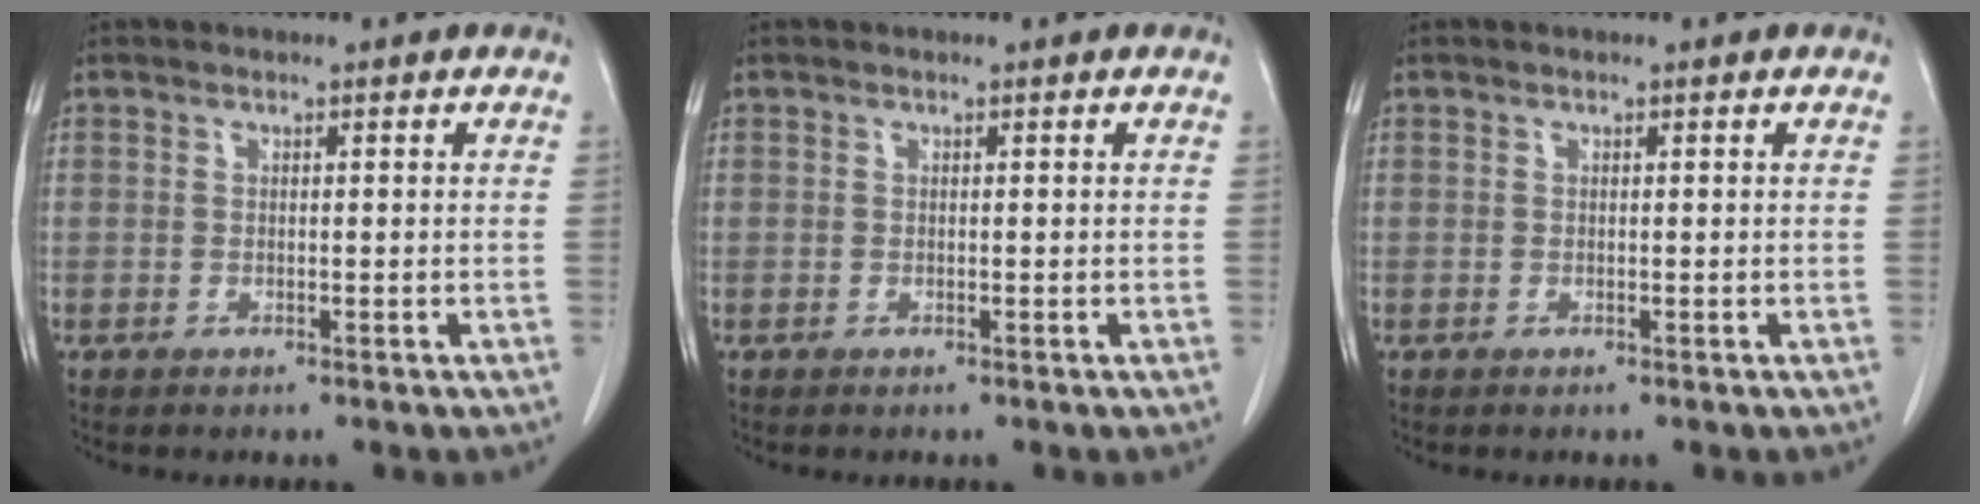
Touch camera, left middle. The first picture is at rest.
{"total": 0.0}
{"total": 0.0}